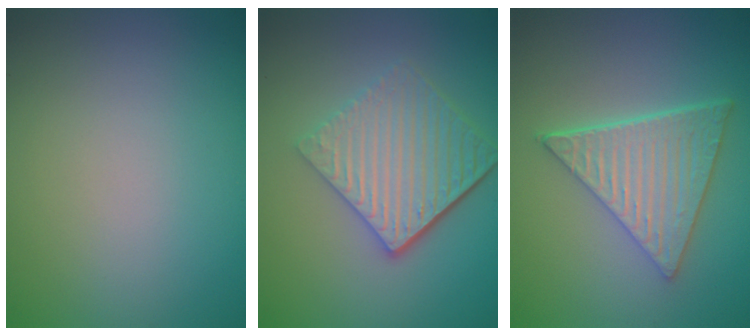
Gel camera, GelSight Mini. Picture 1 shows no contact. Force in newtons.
{"total": 5.8, "press": 4.0, "slide": 4.2}
{"total": 5.9, "press": 4.3, "slide": 4.1}